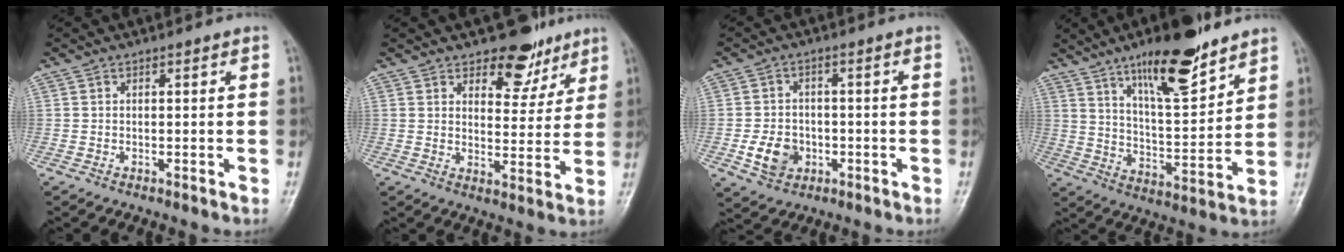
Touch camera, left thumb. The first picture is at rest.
{"total": 9.2, "force": [6.4, 5.1, 4.1], "torque": [-0.011, -0.036, 0.092]}
{"total": 6.6, "force": [-1.9, 5.4, 3.4], "torque": [-0.045, 0.009, -0.031]}
{"total": 16.2, "force": [10.9, 4.5, 11.1], "torque": [-0.156, -0.064, 0.188]}